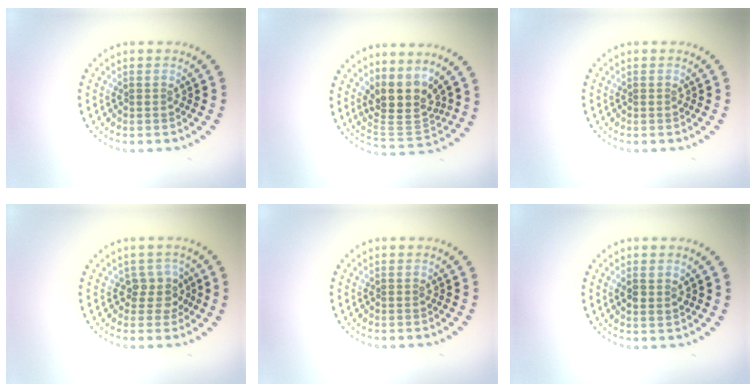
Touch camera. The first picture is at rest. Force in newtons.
{"total": 4.1, "press": 3.4, "slide": 2.4}
{"total": 0.0}
{"total": 2.2, "press": 1.7, "slide": 1.5}
{"total": 0.0}
{"total": 1.5, "press": 1.4, "slide": 0.4}